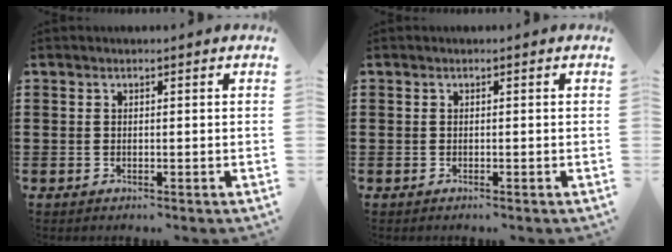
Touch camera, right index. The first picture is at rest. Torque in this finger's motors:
{"motor_torque": [-0.62, 1.06, -0.09, 0.01]}